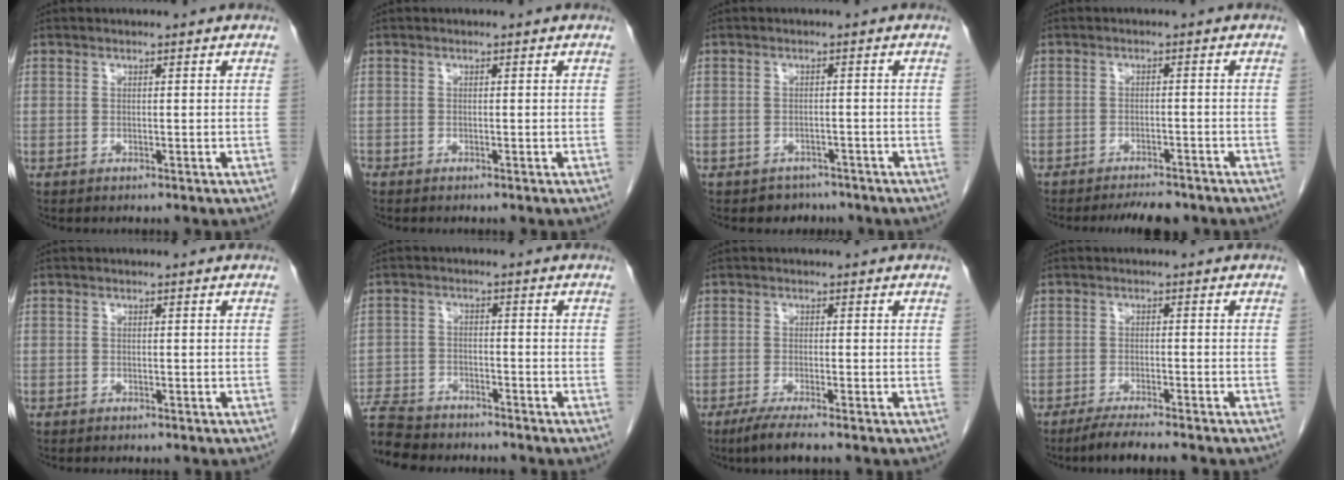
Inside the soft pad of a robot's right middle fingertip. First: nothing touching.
{"total": 0.0}
{"total": 3.0, "force": [-2.4, 1.9, -0.2], "torque": [-0.004, 0.007, -0.033]}
{"total": 5.0, "force": [-4.4, 1.4, 1.9], "torque": [-0.023, -0.005, -0.064]}
{"total": 0.8, "force": [-0.6, 0.5, 0.0], "torque": [0.001, 0.004, -0.009]}
{"total": 11.0, "force": [-7.3, 6.4, 5.3], "torque": [-0.132, -0.014, -0.103]}
{"total": 4.2, "force": [-3.1, -0.2, 2.9], "torque": [-0.053, -0.012, -0.057]}
{"total": 7.2, "force": [-6.1, 0.4, 3.8], "torque": [-0.052, -0.014, -0.095]}